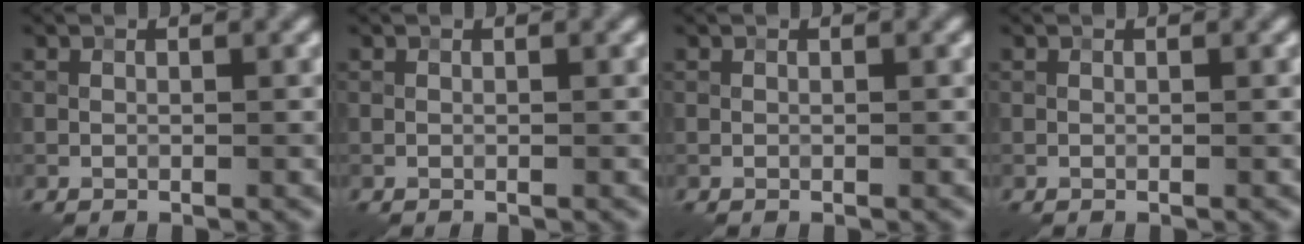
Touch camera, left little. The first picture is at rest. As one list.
[{"total": 0.0}, {"total": 0.0}, {"total": 0.0}]